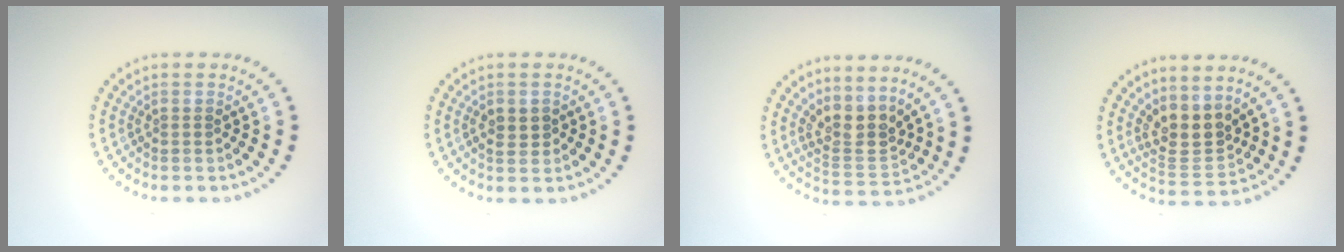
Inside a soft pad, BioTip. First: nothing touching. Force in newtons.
{"total": 1.3, "press": 1.3, "slide": 0.1}
{"total": 3.2, "press": 2.6, "slide": 2.0}
{"total": 3.4, "press": 2.8, "slide": 1.8}